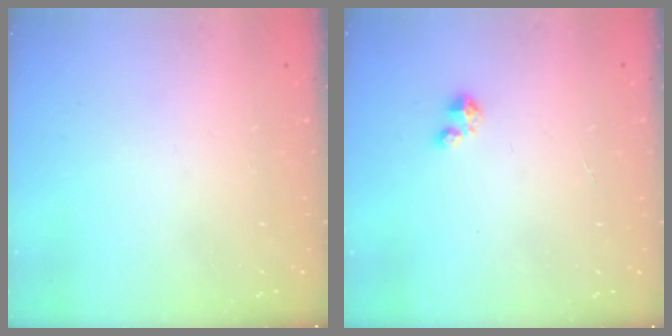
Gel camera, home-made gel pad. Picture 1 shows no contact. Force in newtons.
{"total": 3.0, "press": 3.0, "slide": 0.3}